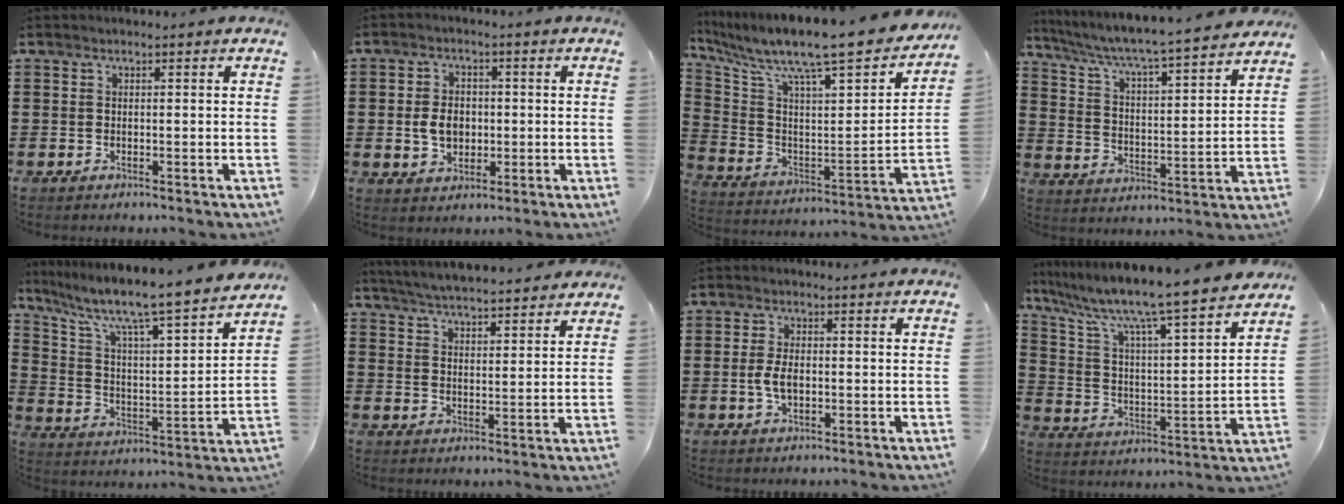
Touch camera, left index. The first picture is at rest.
{"total": 4.8, "force": [-0.4, 3.6, 3.2], "torque": [-0.067, 0.003, -0.014]}
{"total": 10.1, "force": [8.3, 0.8, 5.6], "torque": [-0.129, -0.077, 0.125]}
{"total": 5.1, "force": [4.6, -0.5, 2.1], "torque": [-0.063, -0.044, 0.068]}
{"total": 7.1, "force": [5.8, 0.4, 4.0], "torque": [-0.106, -0.053, 0.087]}
{"total": 5.2, "force": [5.1, -0.2, 0.8], "torque": [-0.037, -0.026, 0.091]}
{"total": 3.9, "force": [-0.5, 2.0, 3.3], "torque": [-0.077, -0.002, -0.013]}
{"total": 8.8, "force": [7.8, -0.6, 4.1], "torque": [-0.115, -0.071, 0.120]}